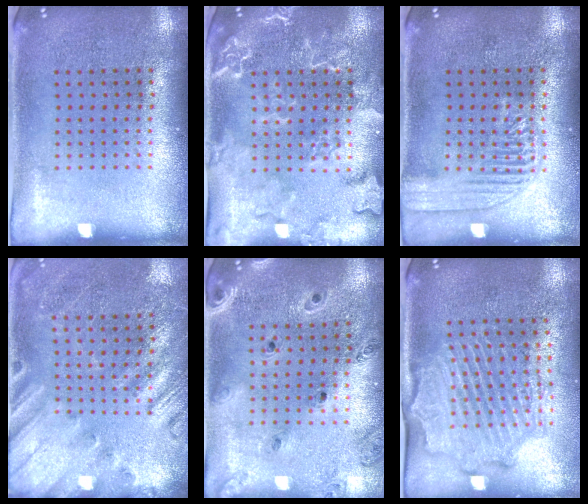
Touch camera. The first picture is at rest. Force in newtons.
{"total": 2.5, "press": 2.4, "slide": 0.7}
{"total": 2.4, "press": 2.4, "slide": 0.3}
{"total": 2.2, "press": 2.0, "slide": 1.0}
{"total": 0.8, "press": 0.8, "slide": 0.1}
{"total": 2.1, "press": 2.1, "slide": 0.4}